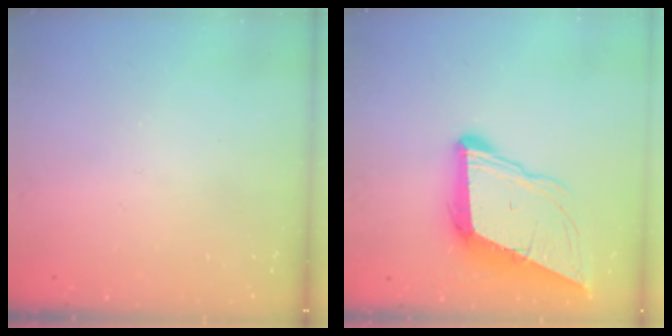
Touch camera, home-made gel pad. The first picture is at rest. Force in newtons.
{"total": 11.1, "press": 10.6, "slide": 3.3}